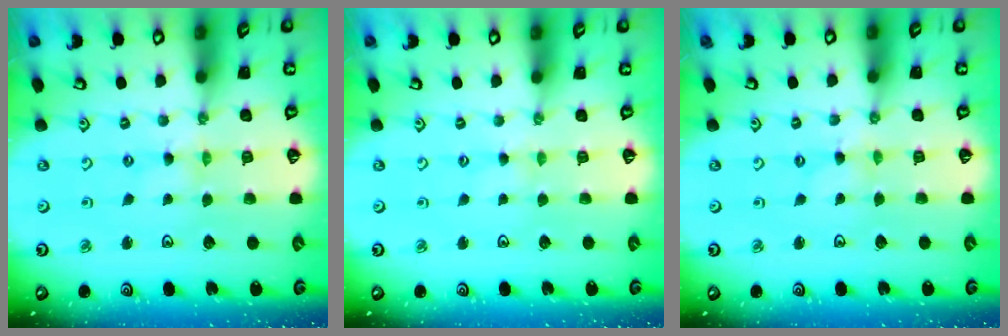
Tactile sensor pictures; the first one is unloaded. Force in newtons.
{"total": 1.2, "press": 1.2, "slide": 0.2}
{"total": 0.0}